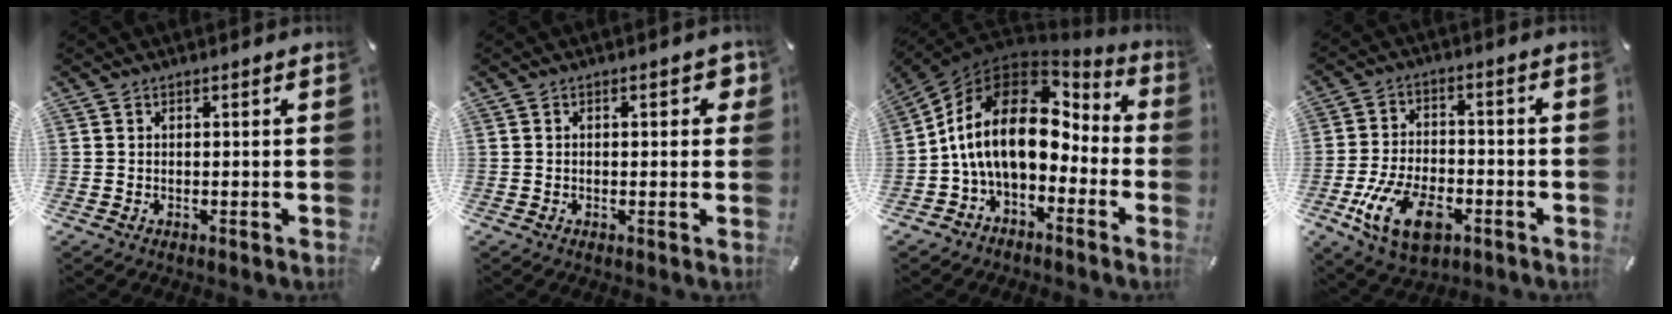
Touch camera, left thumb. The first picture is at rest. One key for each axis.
{"total": 3.2, "fx": 0.3, "fy": 1.6, "fz": 2.7, "tx": -0.030, "ty": 0.001, "tz": -0.002}
{"total": 18.3, "fx": 0.6, "fy": 11.7, "fz": 14.0, "tx": -0.296, "ty": 0.003, "tz": 0.007}
{"total": 13.4, "fx": -5.8, "fy": 7.9, "fz": 9.3, "tx": -0.184, "ty": 0.019, "tz": -0.103}